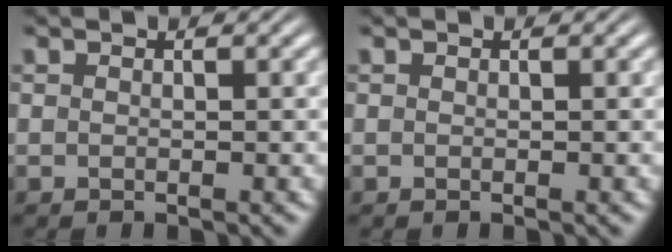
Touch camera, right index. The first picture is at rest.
{"total": 0.0}